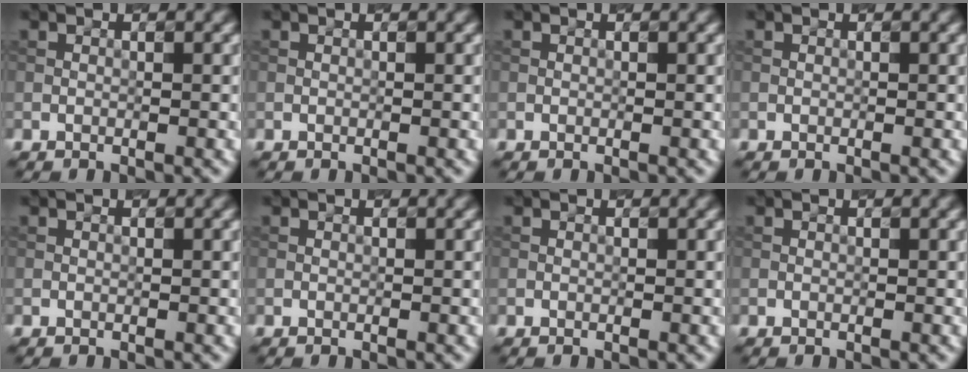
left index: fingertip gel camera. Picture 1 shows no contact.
{"total": 0.0}
{"total": 0.0}
{"total": 0.0}
{"total": 0.0}
{"total": 0.0}
{"total": 0.0}
{"total": 0.0}